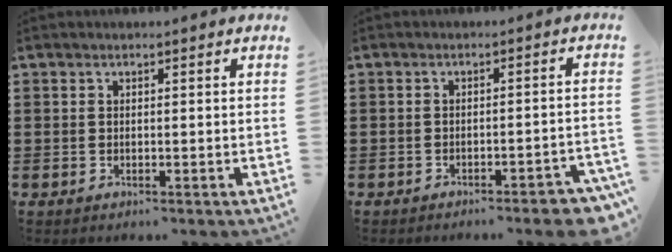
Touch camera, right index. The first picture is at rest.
{"total": 3.6, "force": [-3.0, 0.2, 2.0], "torque": [-0.033, -0.006, -0.057]}